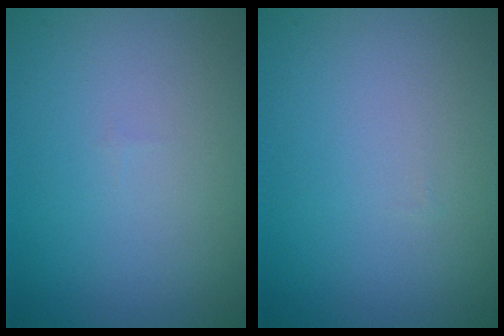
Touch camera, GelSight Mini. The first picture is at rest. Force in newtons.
{"total": 0.0}